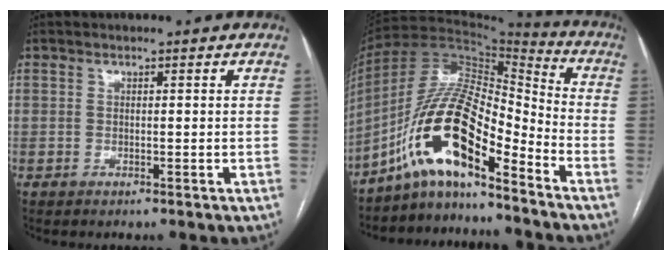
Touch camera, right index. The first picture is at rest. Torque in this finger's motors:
{"motor_torque": [0.45, -0.04, -0.04, -0.21]}